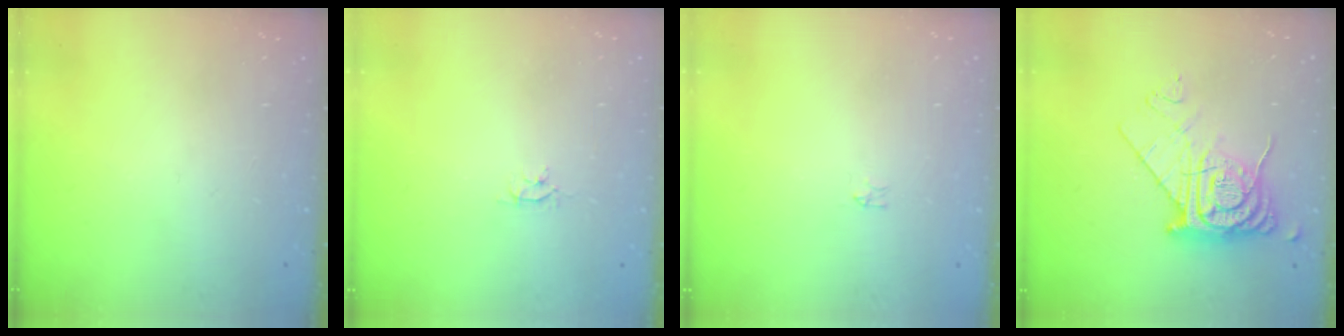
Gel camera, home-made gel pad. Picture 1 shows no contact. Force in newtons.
{"total": 2.6, "press": 2.6, "slide": 0.3}
{"total": 0.0}
{"total": 13.2, "press": 13.1, "slide": 1.4}